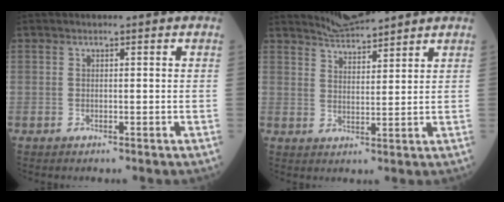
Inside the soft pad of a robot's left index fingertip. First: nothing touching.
{"total": 4.8, "force": [4.7, 0.0, 0.6], "torque": [-0.020, 0.009, 0.091]}